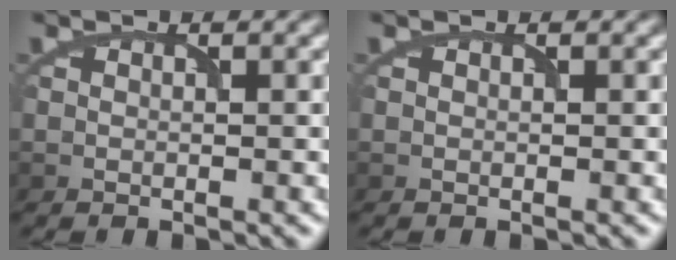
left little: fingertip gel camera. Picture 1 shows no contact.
{"total": 0.0}